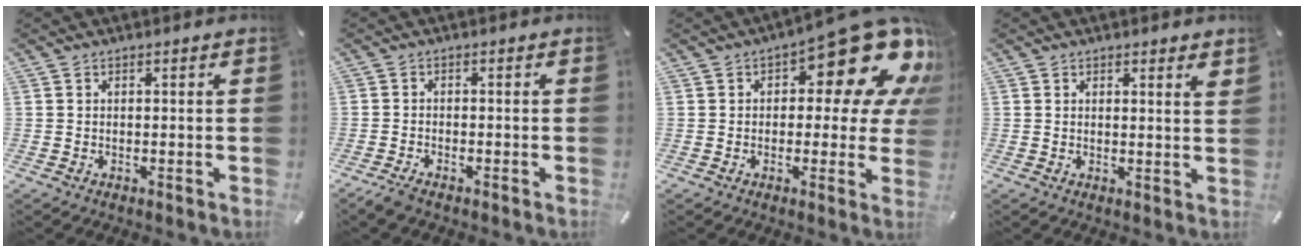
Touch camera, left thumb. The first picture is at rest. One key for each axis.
{"total": 2.1, "fx": -1.8, "fy": 0.5, "fz": 1.0, "tx": -0.030, "ty": 0.003, "tz": -0.038}
{"total": 18.6, "fx": 8.6, "fy": 8.0, "fz": 14.5, "tx": -0.183, "ty": -0.061, "tz": 0.138}
{"total": 1.6, "fx": 1.4, "fy": 0.4, "fz": 0.8, "tx": -0.002, "ty": -0.007, "tz": 0.022}